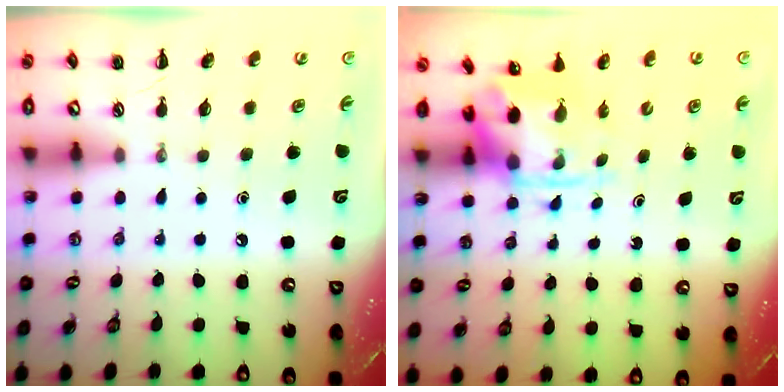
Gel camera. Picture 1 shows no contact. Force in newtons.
{"total": 3.9, "press": 3.8, "slide": 0.8}